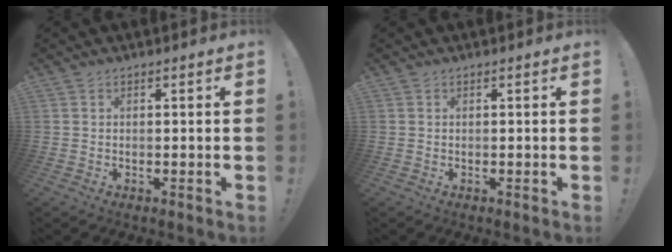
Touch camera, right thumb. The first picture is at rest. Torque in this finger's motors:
{"motor_torque": [0.00, 0.00, 0.00, 0.00, 0.01]}